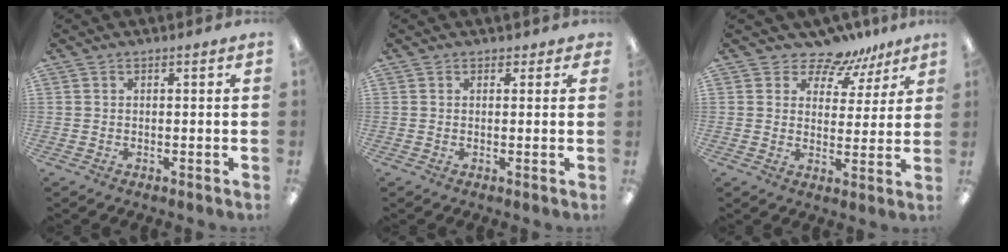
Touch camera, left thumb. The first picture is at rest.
{"total": 1.3, "force": [0.7, 1.1, 0.3], "torque": [0.003, 0.000, 0.011]}
{"total": 8.0, "force": [6.5, 4.5, 1.4], "torque": [-0.026, -0.055, 0.118]}